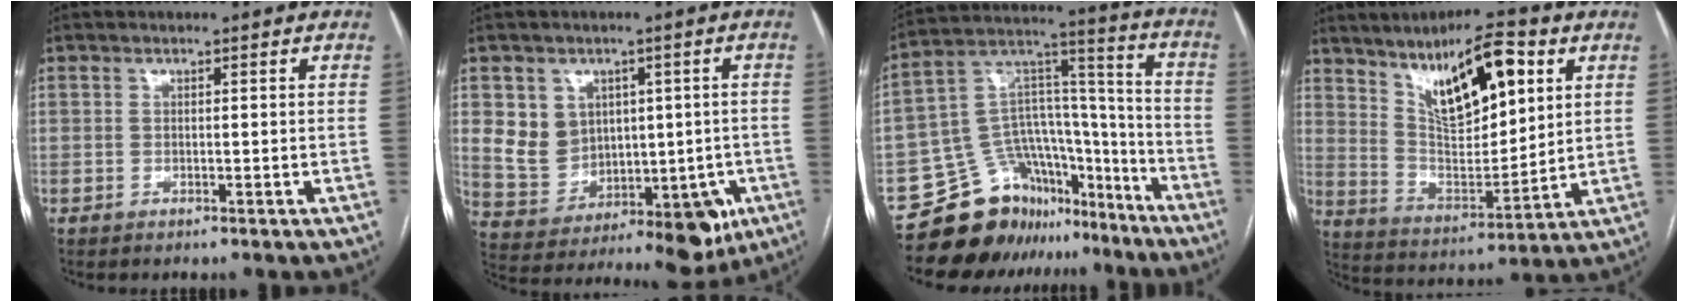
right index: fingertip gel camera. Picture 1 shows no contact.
{"total": 13.5, "force": [0.6, 11.3, 7.3], "torque": [-0.103, 0.044, 0.056]}
{"total": 16.6, "force": [-13.4, 9.2, 3.7], "torque": [-0.052, 0.087, -0.216]}
{"total": 15.6, "force": [7.7, 4.8, 12.7], "torque": [-0.214, 0.009, 0.141]}